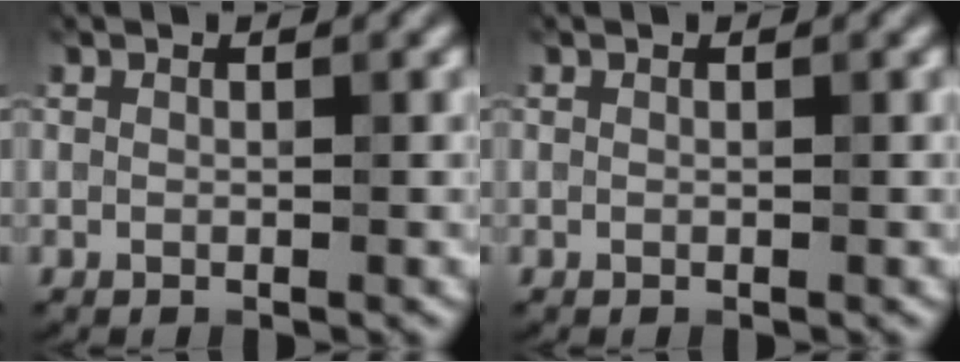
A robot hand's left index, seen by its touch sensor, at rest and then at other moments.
{"total": 0.0}